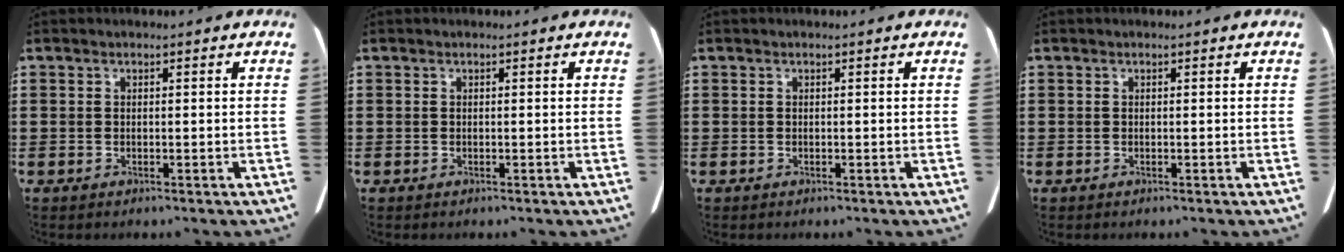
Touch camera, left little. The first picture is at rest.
{"total": 0.0}
{"total": 0.0}
{"total": 0.0}